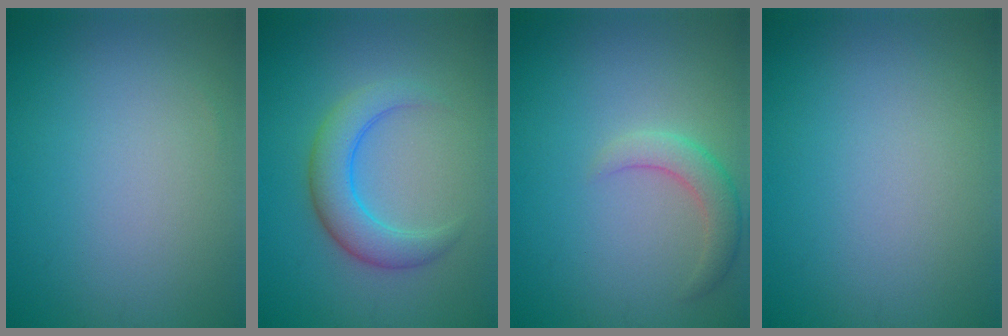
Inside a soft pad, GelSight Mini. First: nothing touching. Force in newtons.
{"total": 4.3, "press": 4.3, "slide": 0.2}
{"total": 2.5, "press": 2.5, "slide": 0.2}
{"total": 0.0}